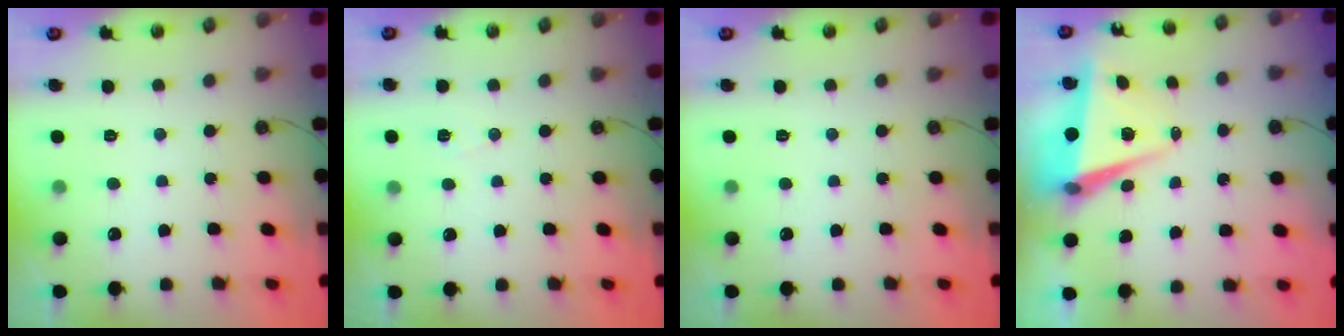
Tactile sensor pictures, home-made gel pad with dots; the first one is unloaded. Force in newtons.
{"total": 5.2, "press": 4.3, "slide": 2.9}
{"total": 0.0}
{"total": 6.2, "press": 5.0, "slide": 3.7}